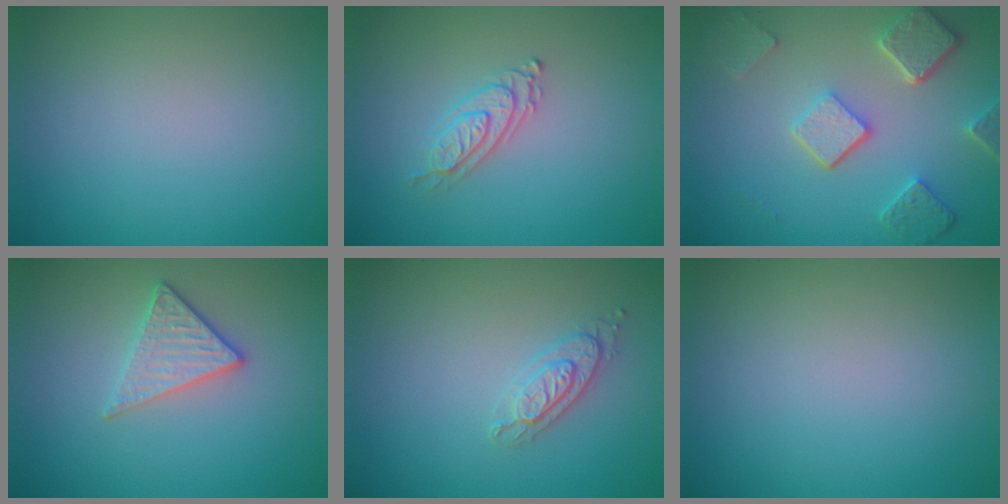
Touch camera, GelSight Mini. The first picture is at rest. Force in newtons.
{"total": 2.4, "press": 2.0, "slide": 1.4}
{"total": 5.3, "press": 4.0, "slide": 3.5}
{"total": 2.8, "press": 2.5, "slide": 1.3}
{"total": 2.1, "press": 2.1, "slide": 0.5}
{"total": 0.0}